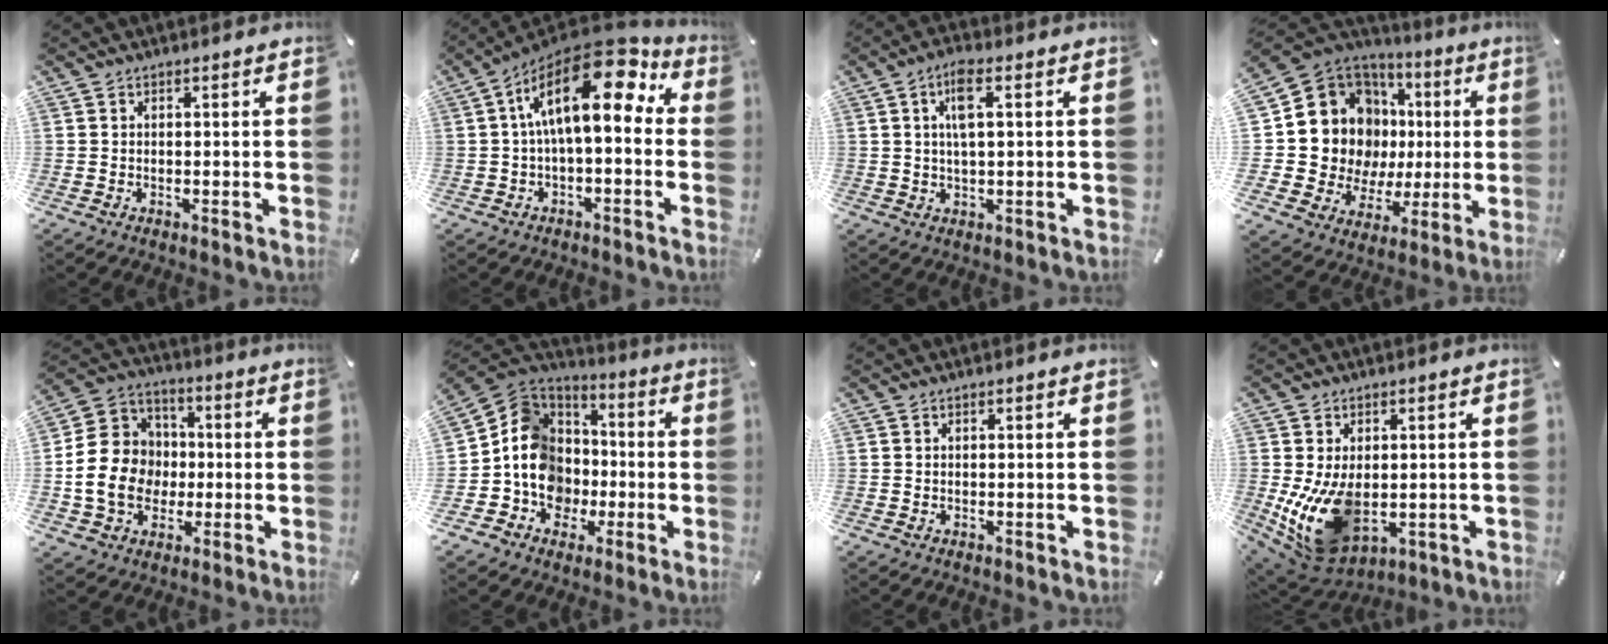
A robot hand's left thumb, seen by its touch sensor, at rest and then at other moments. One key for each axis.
{"total": 18.6, "fx": 5.5, "fy": 8.6, "fz": 15.5, "tx": -0.263, "ty": -0.041, "tz": 0.090}
{"total": 5.9, "fx": 1.6, "fy": 2.0, "fz": 5.3, "tx": -0.116, "ty": 0.006, "tz": 0.024}
{"total": 16.8, "fx": 3.0, "fy": 14.9, "fz": 7.1, "tx": -0.120, "ty": -0.043, "tz": 0.081}
{"total": 14.8, "fx": -2.6, "fy": 13.2, "fz": 6.2, "tx": -0.126, "ty": 0.027, "tz": -0.043}
{"total": 15.2, "fx": -3.1, "fy": 13.6, "fz": 6.0, "tx": -0.143, "ty": 0.013, "tz": -0.051}
{"total": 0.0}
{"total": 13.9, "fx": -1.4, "fy": 9.4, "fz": 10.2, "tx": -0.206, "ty": -0.009, "tz": -0.016}